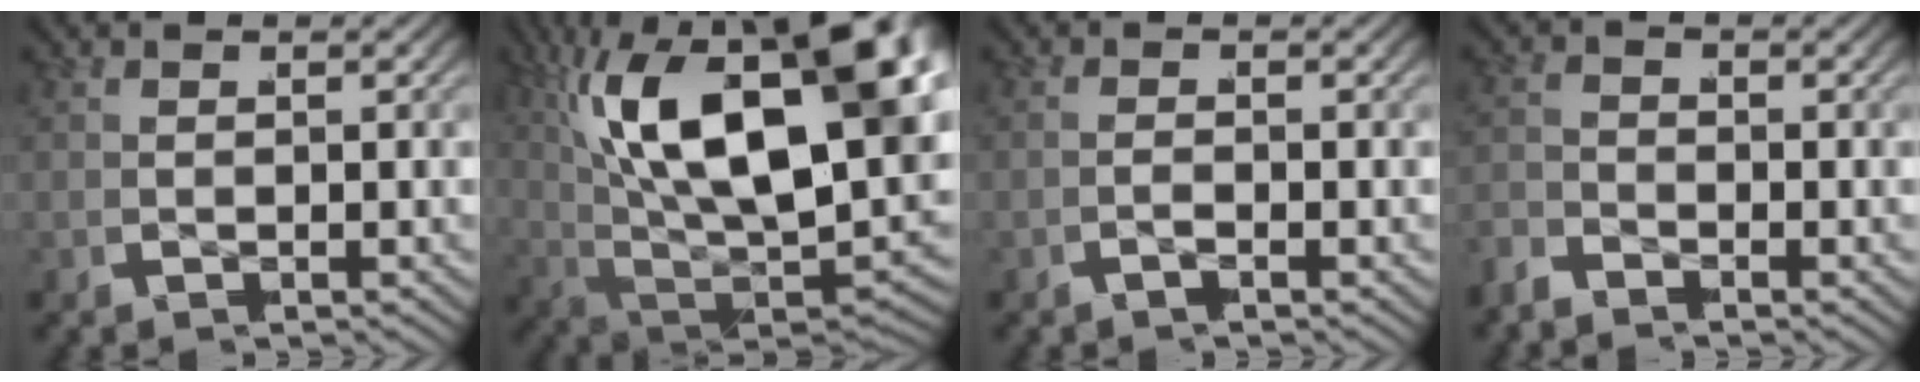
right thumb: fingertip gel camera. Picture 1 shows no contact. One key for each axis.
{"total": 24.8, "fx": 2.0, "fy": 14.8, "fz": 19.7, "tx": -0.361, "ty": -0.066, "tz": 0.063}
{"total": 0.8, "fx": -0.8, "fy": -0.3, "fz": 0.0, "tx": -0.001, "ty": 0.005, "tz": -0.021}
{"total": 1.8, "fx": -1.8, "fy": 0.1, "fz": -0.3, "tx": 0.009, "ty": -0.002, "tz": -0.042}